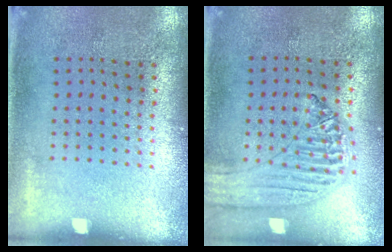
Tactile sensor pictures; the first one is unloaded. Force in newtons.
{"total": 1.3, "press": 1.3, "slide": 0.3}